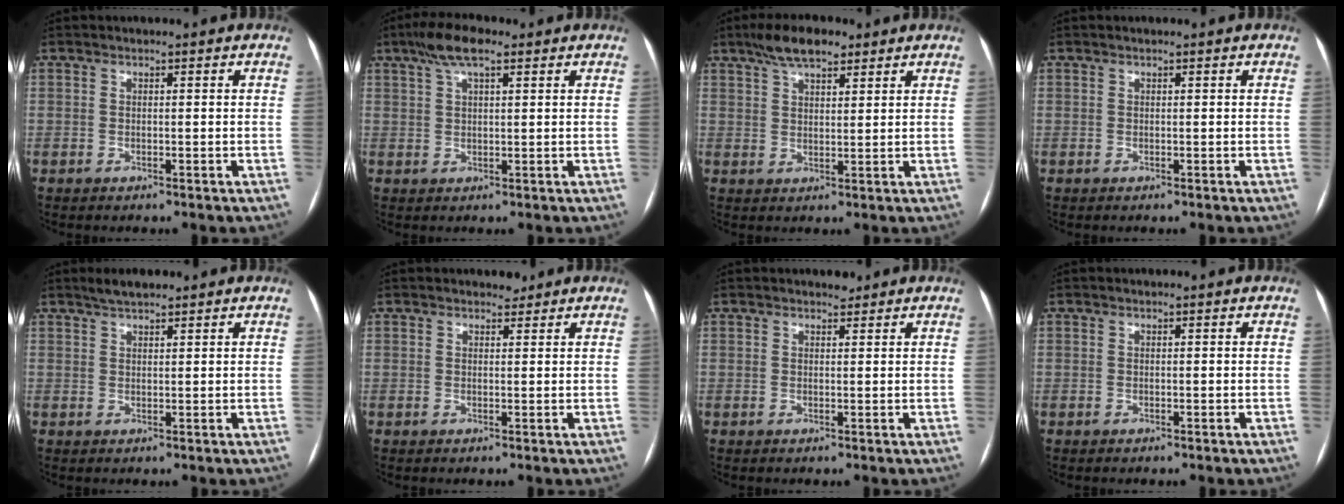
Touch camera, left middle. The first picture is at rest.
{"total": 6.1, "force": [3.8, 1.6, 4.5], "torque": [-0.095, 0.021, 0.068]}
{"total": 6.9, "force": [4.9, 2.3, 4.3], "torque": [-0.081, 0.016, 0.086]}
{"total": 0.0}
{"total": 3.0, "force": [2.5, 0.7, 1.5], "torque": [-0.034, 0.011, 0.045]}
{"total": 1.6, "force": [1.3, 0.7, 0.3], "torque": [-0.006, -0.001, 0.017]}
{"total": 1.4, "force": [1.2, 0.6, 0.4], "torque": [-0.010, -0.001, 0.017]}
{"total": 0.0}